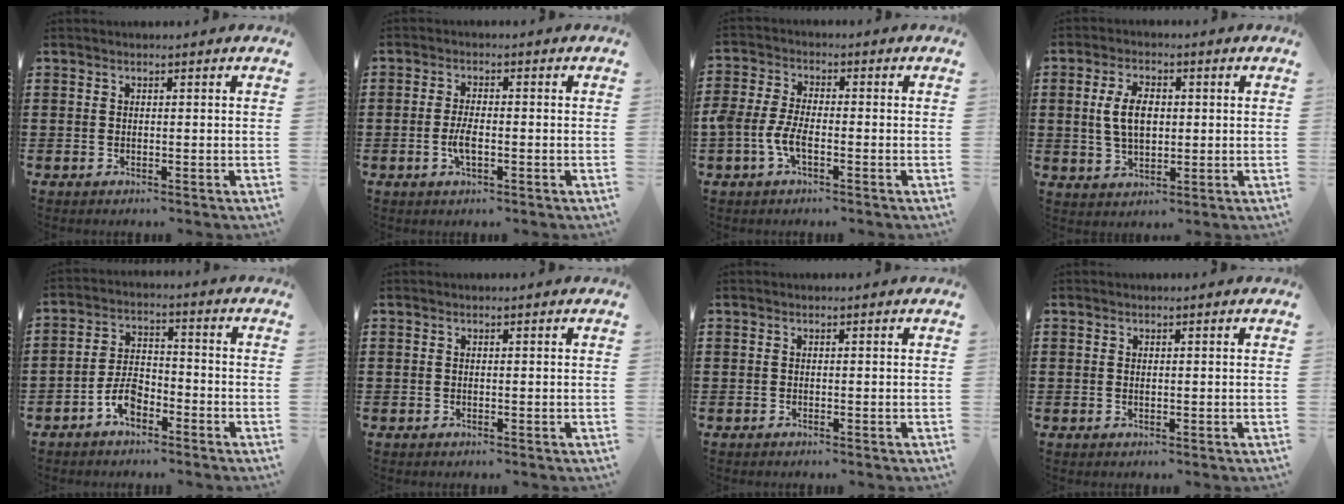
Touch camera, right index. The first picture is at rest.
{"total": 3.4, "force": [-0.9, 1.1, 3.1], "torque": [-0.063, 0.000, -0.018]}
{"total": 4.7, "force": [-1.8, 2.0, 3.8], "torque": [-0.102, -0.005, -0.042]}
{"total": 6.2, "force": [0.5, 3.5, 5.2], "torque": [-0.111, 0.004, 0.001]}
{"total": 5.6, "force": [-3.2, 2.8, 3.5], "torque": [-0.081, 0.007, -0.065]}
{"total": 0.0}
{"total": 0.0}
{"total": 0.0}